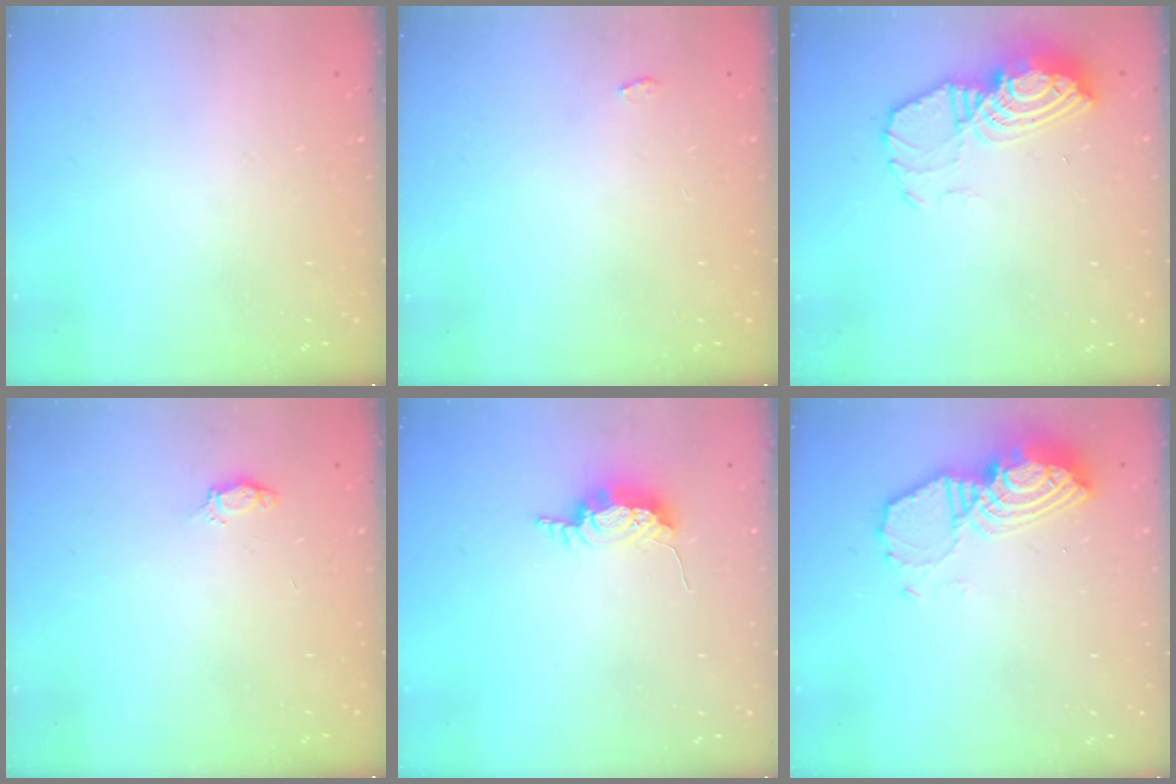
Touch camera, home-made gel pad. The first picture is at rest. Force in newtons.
{"total": 2.2, "press": 2.1, "slide": 0.3}
{"total": 11.9, "press": 11.9, "slide": 1.1}
{"total": 2.8, "press": 2.7, "slide": 0.4}
{"total": 7.0, "press": 6.9, "slide": 0.5}
{"total": 12.6, "press": 12.6, "slide": 1.1}